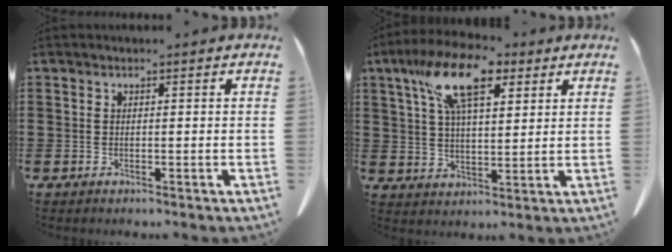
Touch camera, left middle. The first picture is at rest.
{"total": 12.9, "force": [7.3, 5.1, 9.2], "torque": [-0.188, 0.001, 0.133]}